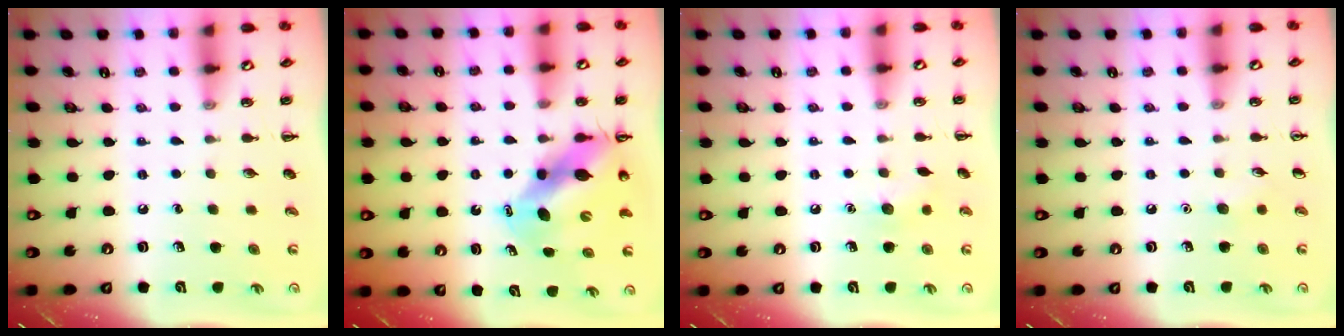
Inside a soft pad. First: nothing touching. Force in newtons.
{"total": 11.1, "press": 10.6, "slide": 3.0}
{"total": 5.6, "press": 5.4, "slide": 1.4}
{"total": 4.1, "press": 3.9, "slide": 1.3}